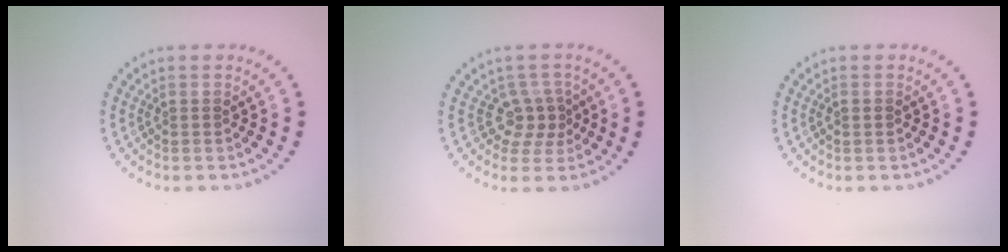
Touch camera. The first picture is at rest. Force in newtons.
{"total": 2.3, "press": 1.8, "slide": 1.4}
{"total": 0.8, "press": 0.8, "slide": 0.1}